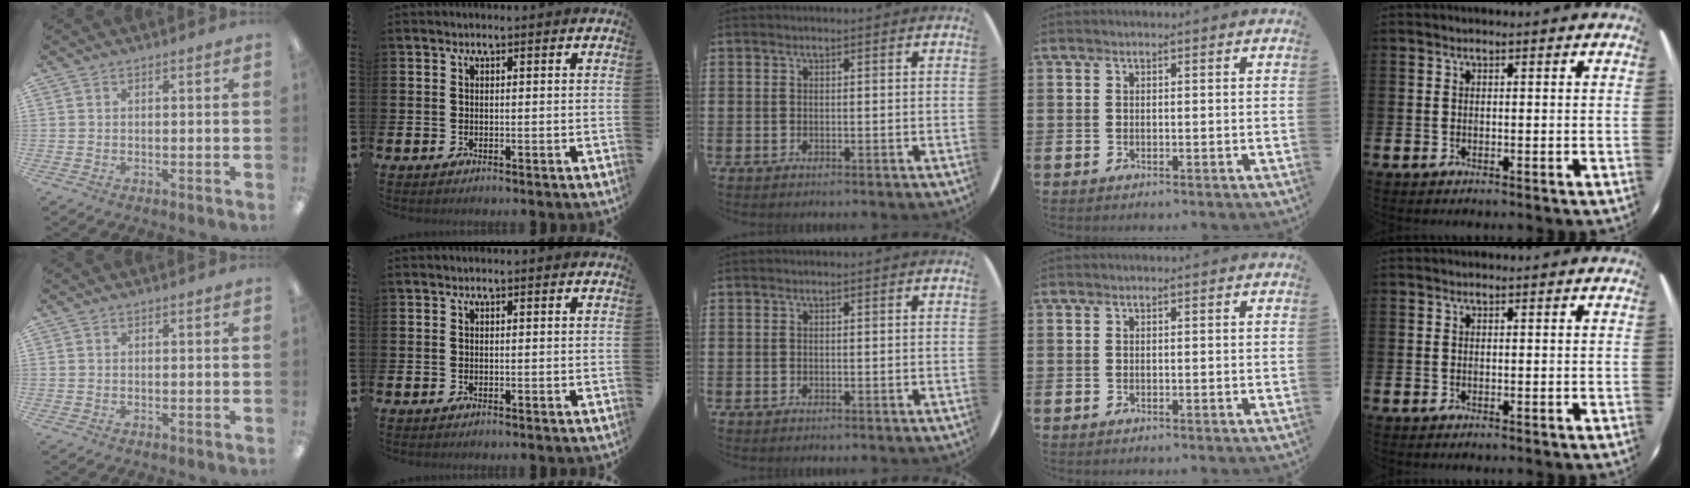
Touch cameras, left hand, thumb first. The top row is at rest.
{}